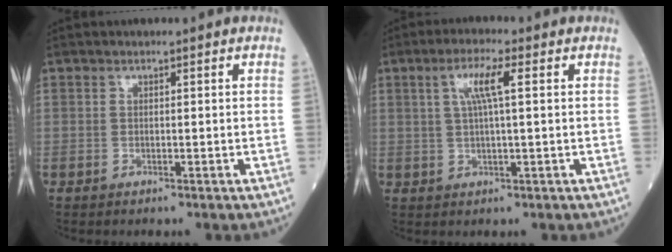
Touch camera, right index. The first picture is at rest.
{"total": 5.0, "force": [1.5, 0.1, 4.8], "torque": [-0.095, 0.009, 0.032]}